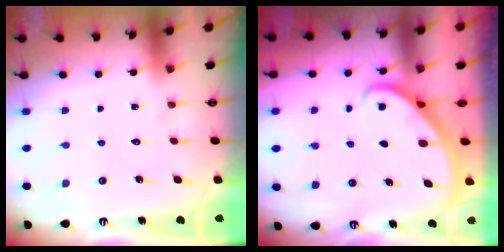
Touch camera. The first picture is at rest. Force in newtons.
{"total": 2.1, "press": 2.1, "slide": 0.2}